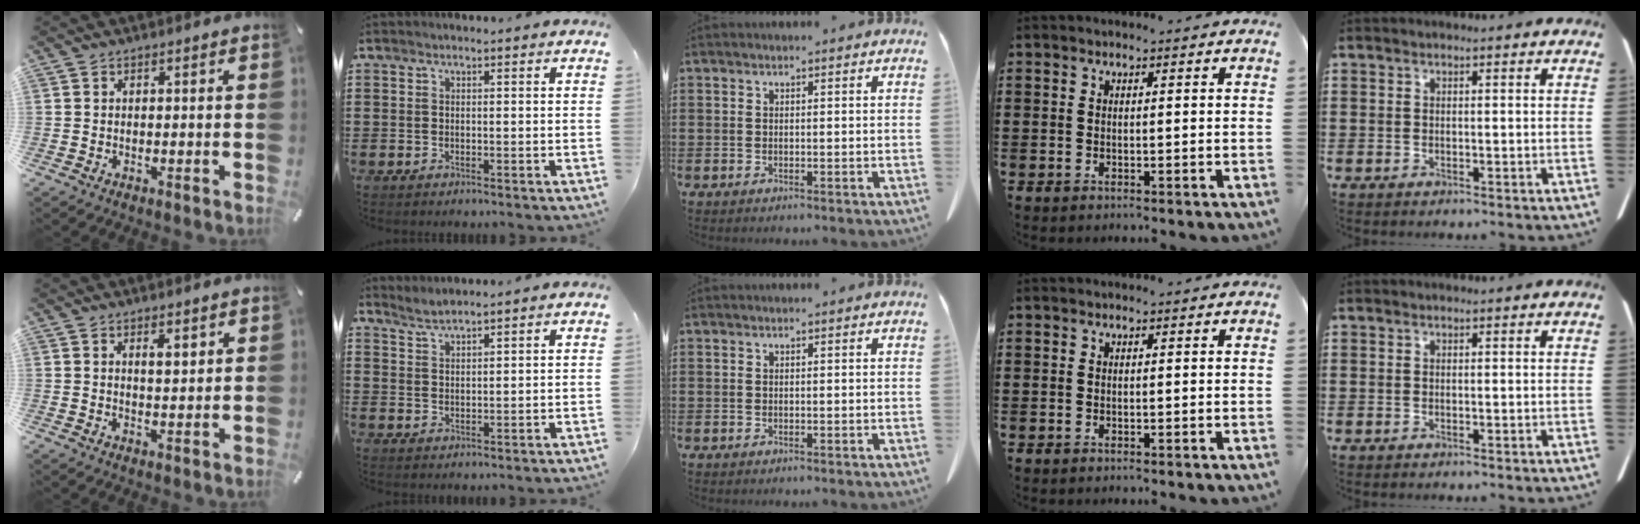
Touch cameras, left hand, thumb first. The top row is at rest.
{"thumb": {"total": 2.9, "force": [1.7, 1.2, 2.1], "torque": [-0.027, -0.004, 0.025]}, "index": {"total": 1.9, "force": [1.9, -0.1, 0.4], "torque": [-0.012, 0.002, 0.037]}}